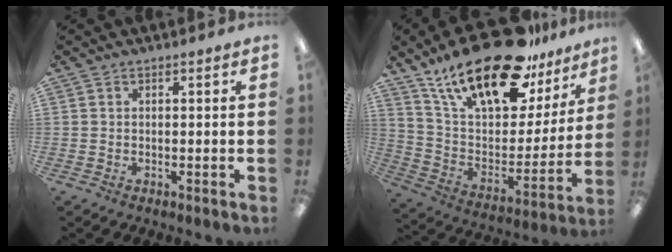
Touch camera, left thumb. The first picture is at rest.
{"total": 25.1, "force": [18.7, 9.2, 14.0], "torque": [-0.237, -0.116, 0.323]}